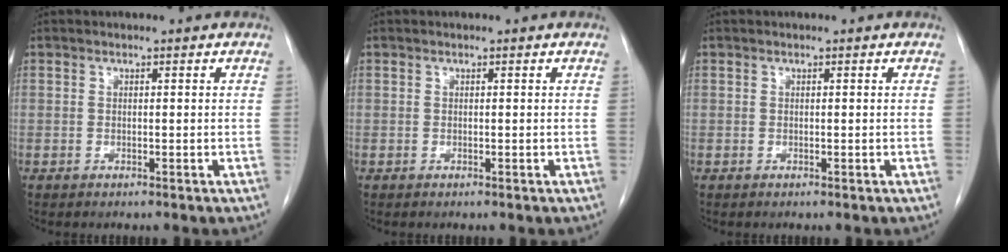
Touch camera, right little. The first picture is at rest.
{"total": 0.0}
{"total": 0.0}